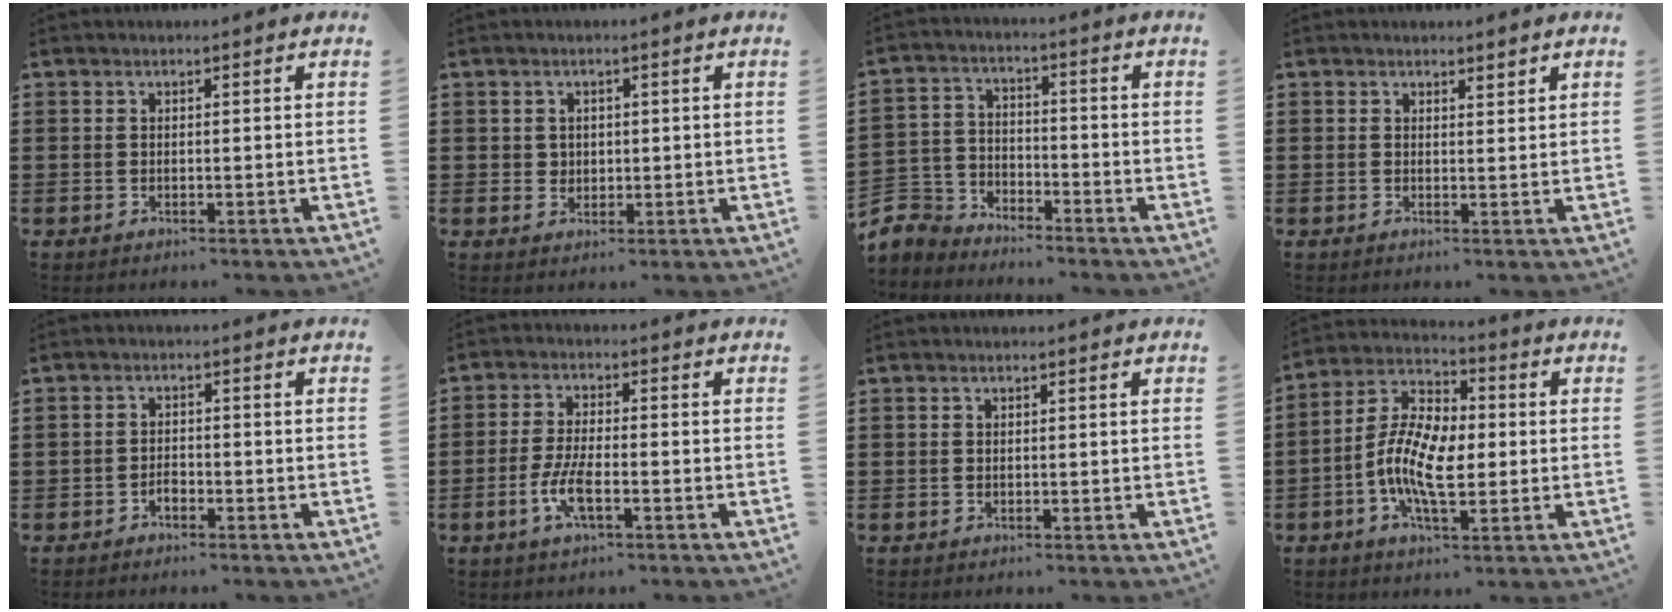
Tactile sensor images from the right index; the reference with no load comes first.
{"total": 1.8, "force": [0.5, 1.7, 0.4], "torque": [-0.014, 0.010, 0.008]}
{"total": 5.7, "force": [-5.2, 2.2, 0.6], "torque": [-0.048, -0.002, -0.117]}
{"total": 1.0, "force": [1.0, 0.2, 0.2], "torque": [0.001, -0.001, 0.017]}
{"total": 1.7, "force": [-1.1, 1.0, 0.8], "torque": [-0.018, -0.001, -0.022]}
{"total": 5.5, "force": [-2.1, 1.6, 4.8], "torque": [-0.113, -0.009, -0.045]}
{"total": 0.0}
{"total": 10.4, "force": [-1.9, 5.0, 8.9], "torque": [-0.204, -0.001, -0.042]}